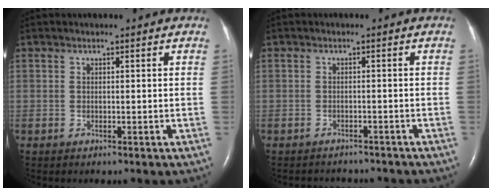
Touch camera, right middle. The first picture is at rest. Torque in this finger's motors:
{"motor_torque": [-0.03, -0.03, -0.03, 0.00]}